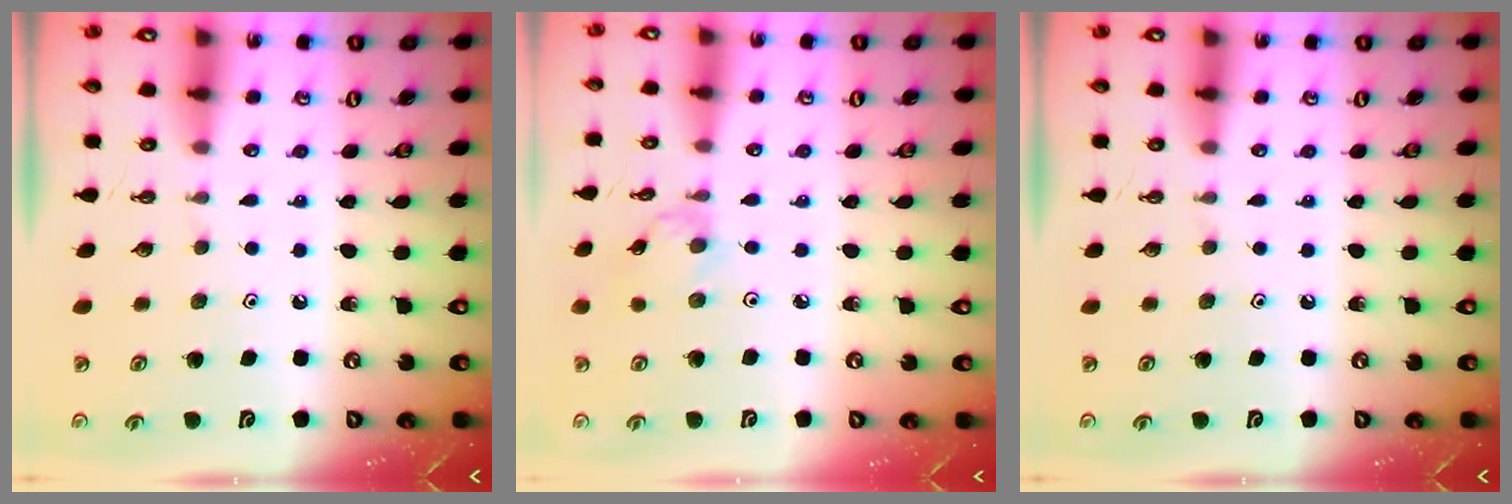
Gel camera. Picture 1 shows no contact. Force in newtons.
{"total": 1.7, "press": 1.6, "slide": 0.4}
{"total": 0.0}